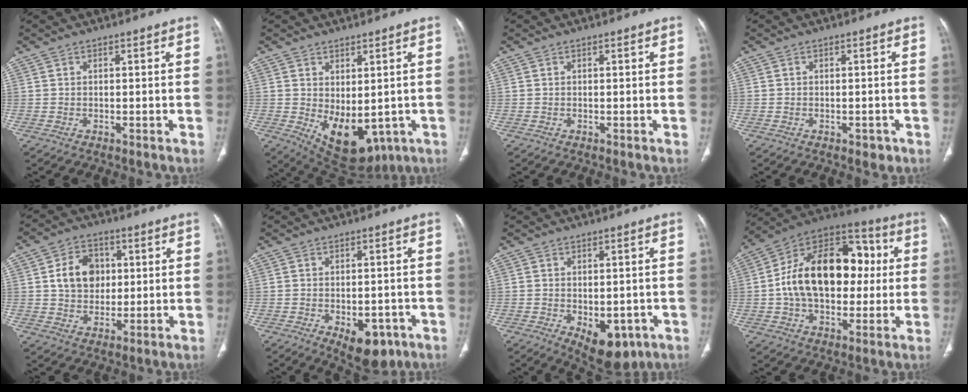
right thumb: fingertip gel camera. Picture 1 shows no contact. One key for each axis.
{"total": 11.7, "fx": -2.2, "fy": 7.0, "fz": 9.1, "tx": -0.111, "ty": -0.004, "tz": -0.001}
{"total": 0.0}
{"total": 1.6, "fx": -0.8, "fy": 1.1, "fz": 0.8, "tx": -0.002, "ty": 0.002, "tz": -0.007}
{"total": 9.6, "fx": 1.6, "fy": 7.6, "fz": 5.5, "tx": -0.059, "ty": 0.002, "tz": 0.026}
{"total": 8.9, "fx": -4.2, "fy": 5.0, "fz": 6.1, "tx": -0.061, "ty": 0.012, "tz": -0.046}
{"total": 9.9, "fx": -4.0, "fy": 5.8, "fz": 7.1, "tx": -0.071, "ty": 0.003, "tz": -0.041}
{"total": 24.1, "fx": 1.5, "fy": 15.5, "fz": 18.4, "tx": -0.276, "ty": 0.034, "tz": 0.021}